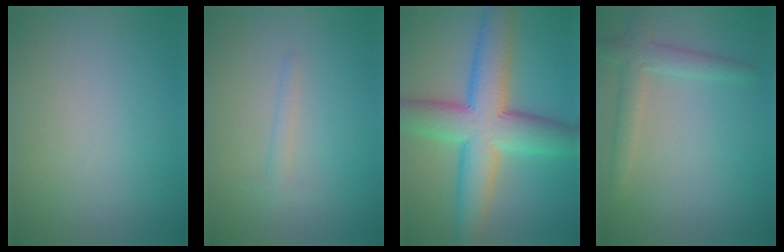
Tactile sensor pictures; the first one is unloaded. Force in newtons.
{"total": 1.0, "press": 1.0, "slide": 0.0}
{"total": 9.9, "press": 9.9, "slide": 0.4}
{"total": 2.7, "press": 2.7, "slide": 0.1}